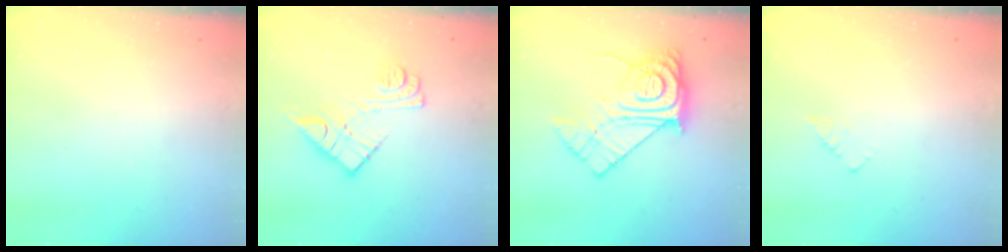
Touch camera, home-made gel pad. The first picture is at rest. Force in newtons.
{"total": 11.2, "press": 11.2, "slide": 0.4}
{"total": 16.7, "press": 16.6, "slide": 1.2}
{"total": 3.0, "press": 2.9, "slide": 0.4}